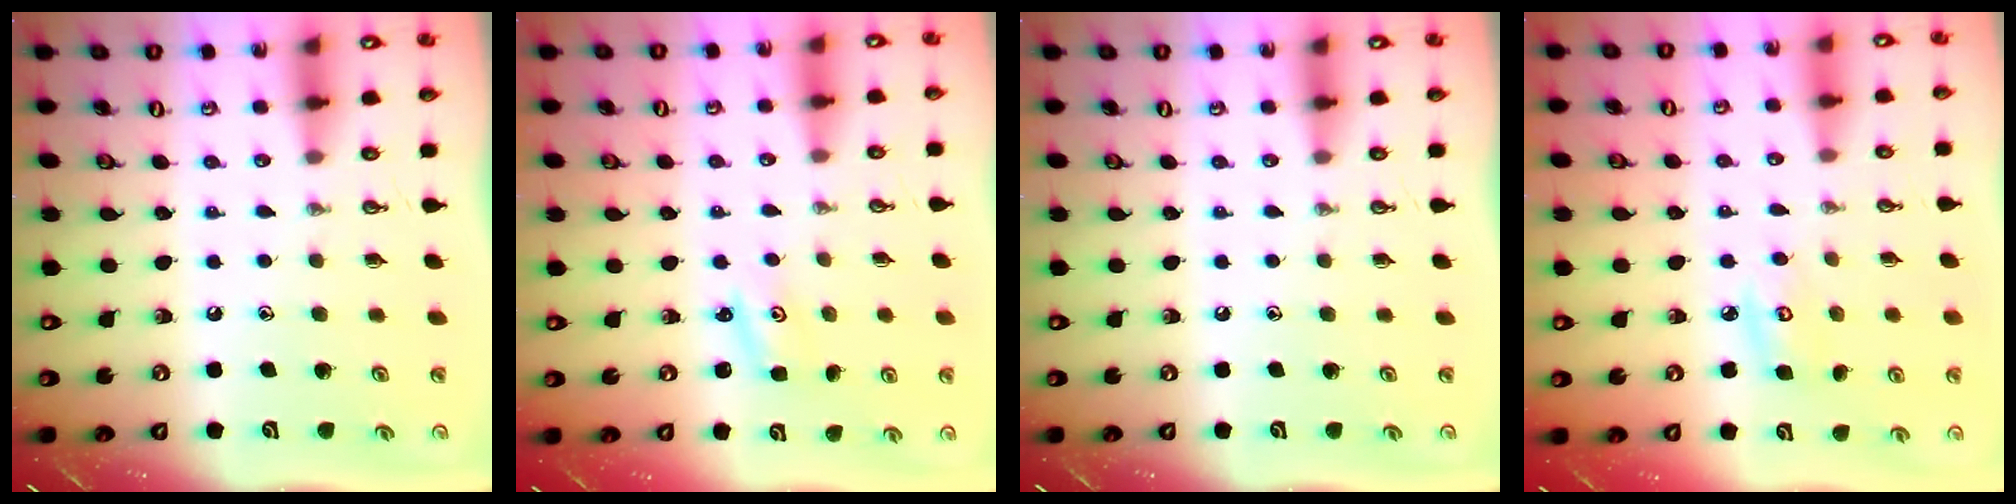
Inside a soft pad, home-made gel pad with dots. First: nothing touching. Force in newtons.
{"total": 1.8, "press": 1.8, "slide": 0.3}
{"total": 0.0}
{"total": 5.9, "press": 5.9, "slide": 0.6}